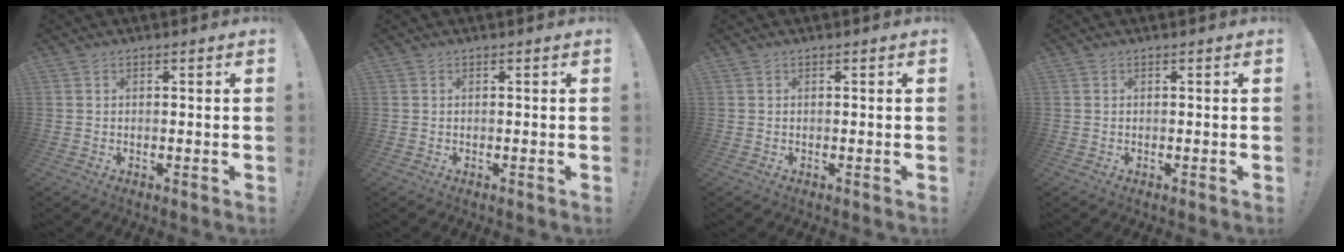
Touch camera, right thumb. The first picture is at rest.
{"total": 0.0}
{"total": 0.0}
{"total": 0.0}